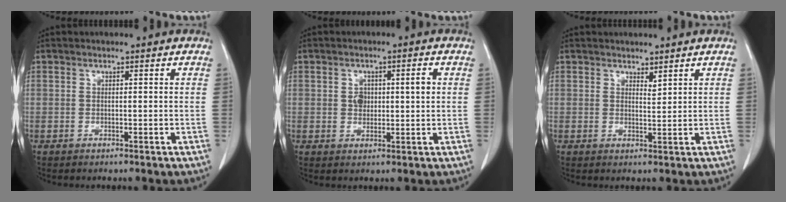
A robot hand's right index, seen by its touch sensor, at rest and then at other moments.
{"total": 3.9, "force": [0.7, 2.1, 3.2], "torque": [-0.055, 0.012, 0.020]}
{"total": 1.5, "force": [1.3, 0.5, 0.6], "torque": [-0.011, -0.006, 0.023]}